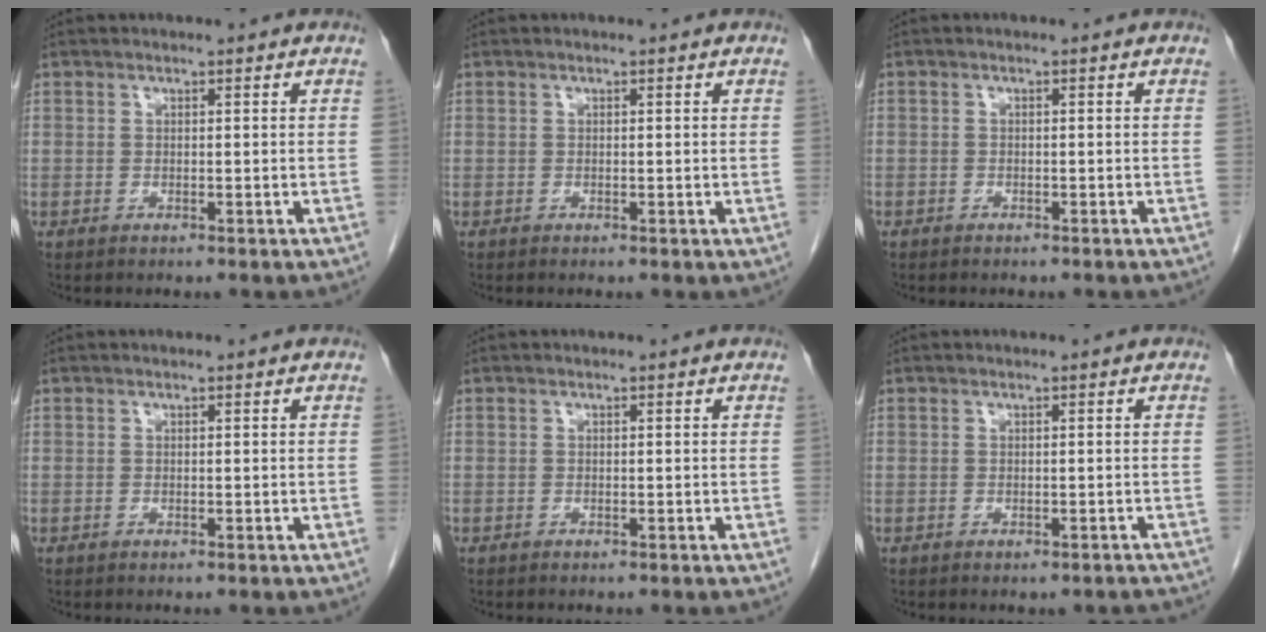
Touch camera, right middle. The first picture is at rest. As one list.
[{"total": 0.0}, {"total": 1.0, "force": [-0.8, 0.6, 0.2], "torque": [-0.005, 0.002, -0.011]}, {"total": 0.0}, {"total": 0.0}, {"total": 1.9, "force": [-1.7, 0.8, 0.4], "torque": [-0.004, 0.000, -0.020]}]